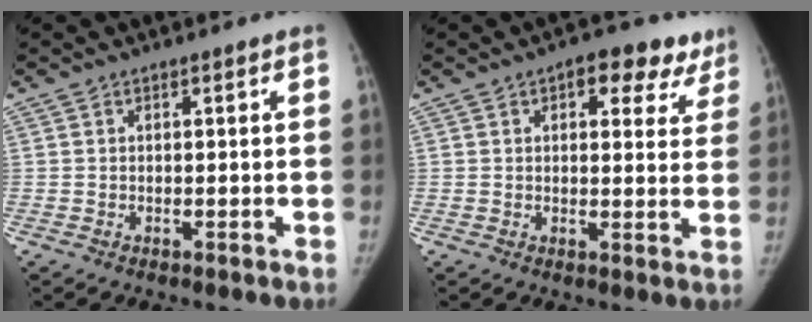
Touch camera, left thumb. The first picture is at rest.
{"total": 9.8, "force": [5.6, 5.4, 5.9], "torque": [-0.020, -0.014, 0.064]}